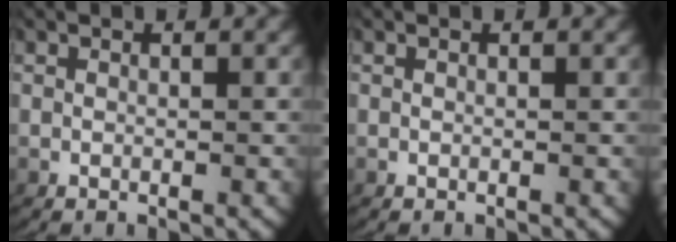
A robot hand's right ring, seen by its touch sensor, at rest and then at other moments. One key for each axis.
{"total": 0.0}